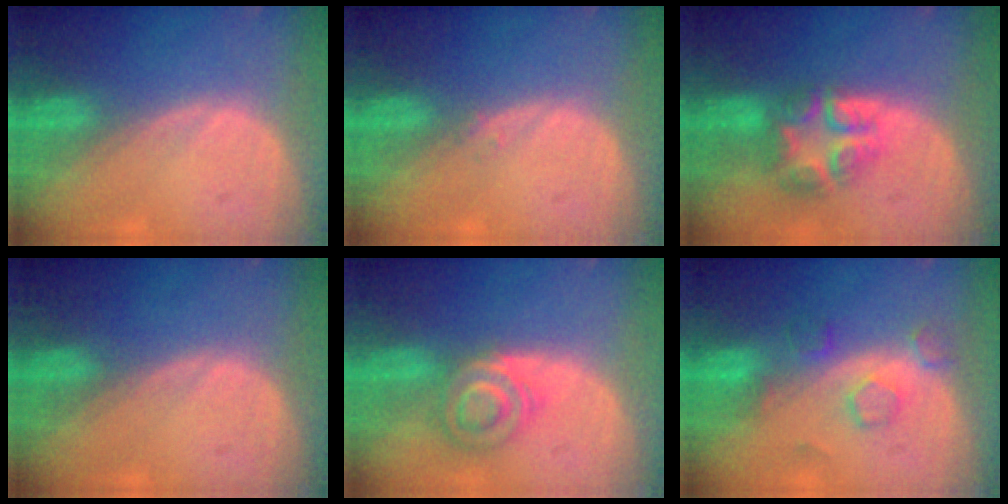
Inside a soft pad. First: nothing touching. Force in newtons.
{"total": 0.6, "press": 0.5, "slide": 0.3}
{"total": 7.6, "press": 6.6, "slide": 3.7}
{"total": 0.0}
{"total": 5.7, "press": 5.6, "slide": 1.1}
{"total": 4.6, "press": 4.5, "slide": 0.6}